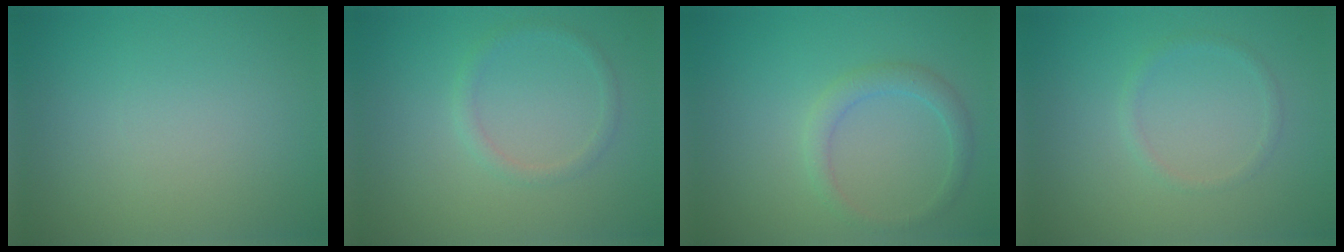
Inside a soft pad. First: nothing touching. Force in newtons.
{"total": 1.2, "press": 1.2, "slide": 0.0}
{"total": 2.0, "press": 2.0, "slide": 0.1}
{"total": 1.0, "press": 0.9, "slide": 0.0}